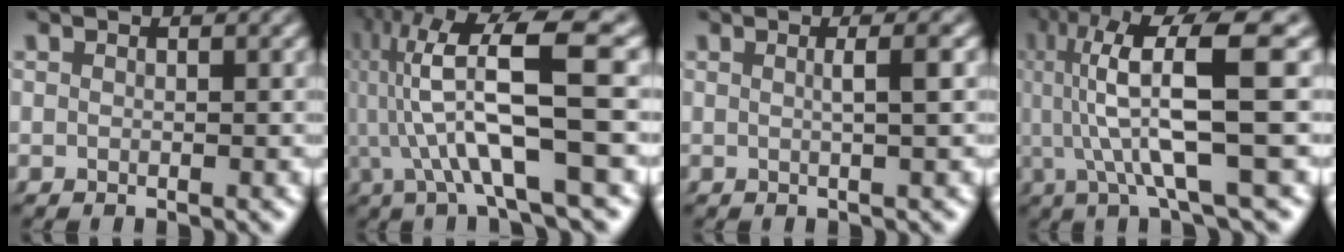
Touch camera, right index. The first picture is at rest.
{"total": 9.6, "force": [2.2, 2.9, 8.8], "torque": [-0.154, 0.013, 0.027]}
{"total": 1.6, "force": [0.3, -0.4, 1.5], "torque": [-0.020, 0.006, 0.001]}
{"total": 11.0, "force": [3.0, 3.0, 10.1], "torque": [-0.164, 0.014, 0.039]}